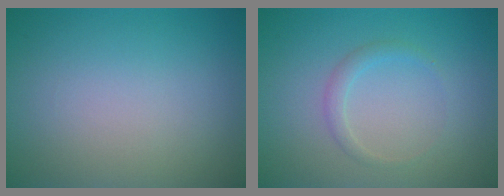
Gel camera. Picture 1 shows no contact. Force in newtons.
{"total": 1.3, "press": 1.3, "slide": 0.0}